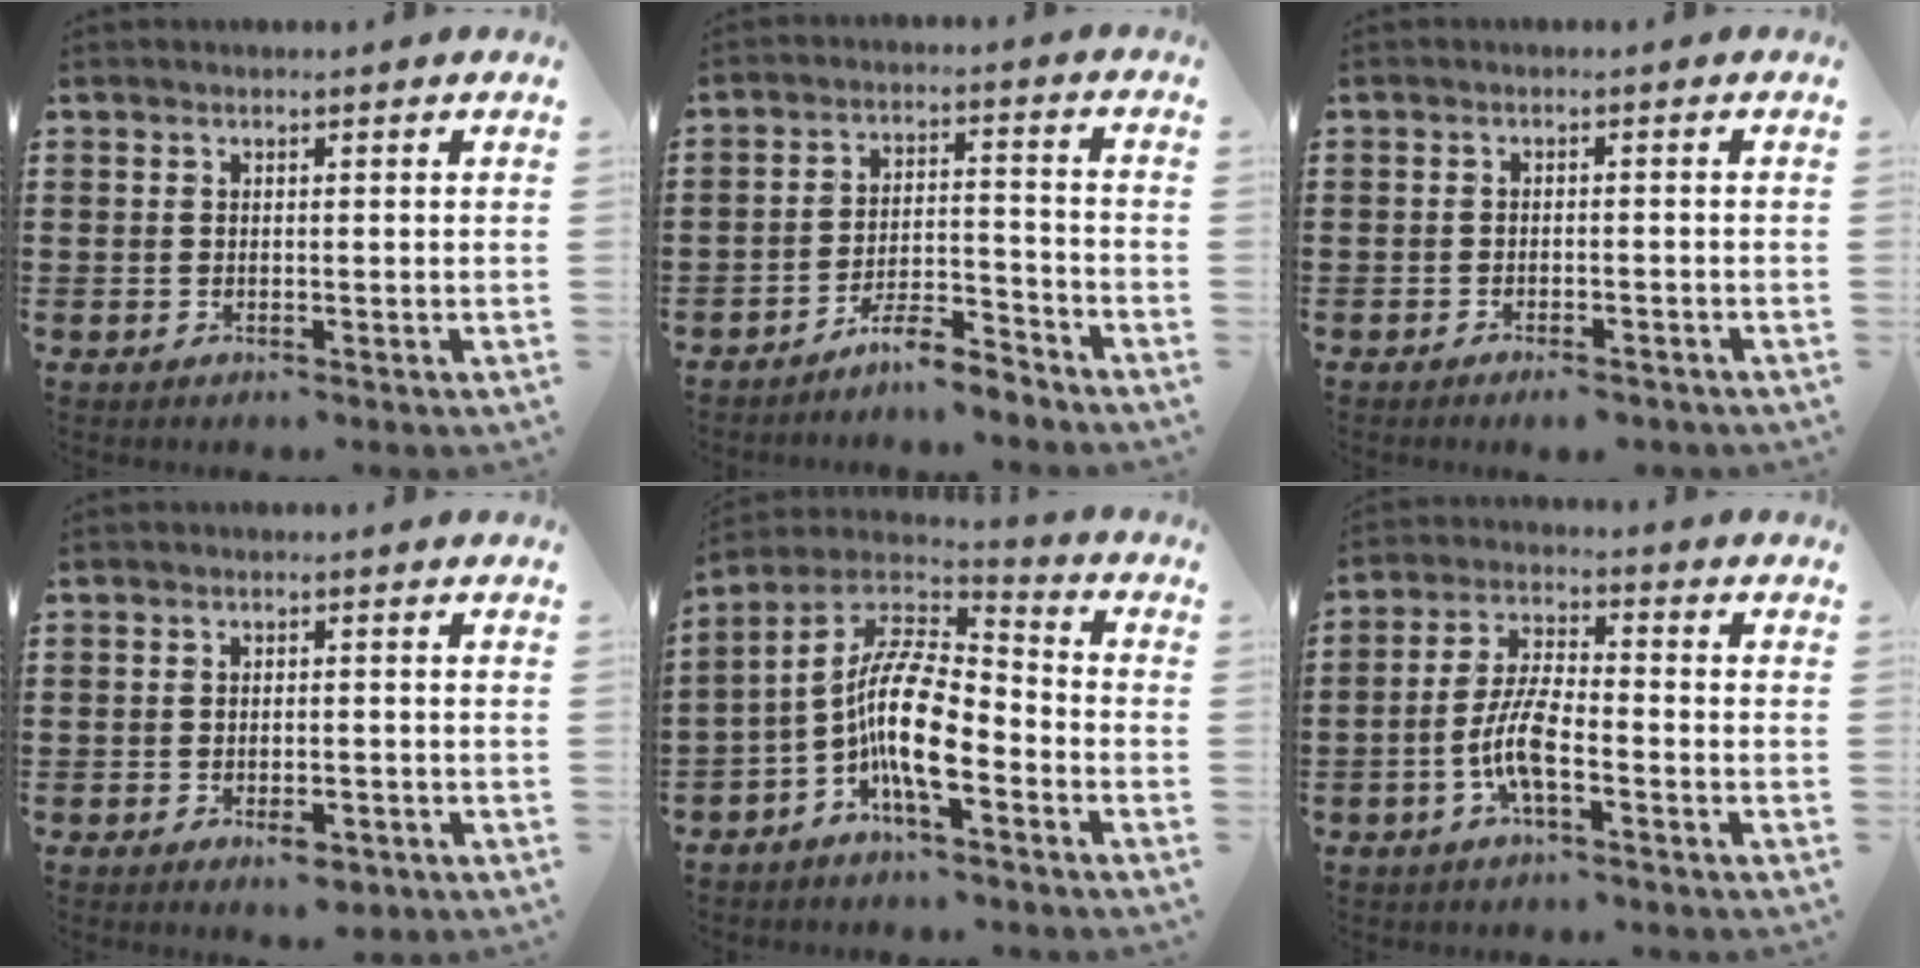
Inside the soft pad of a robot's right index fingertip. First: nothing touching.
{"total": 5.8, "force": [-5.4, 0.5, 2.1], "torque": [-0.042, 0.006, -0.105]}
{"total": 1.9, "force": [-1.8, 0.2, 0.6], "torque": [-0.015, 0.000, -0.034]}
{"total": 2.7, "force": [-1.8, 1.0, 1.7], "torque": [-0.030, 0.002, -0.034]}
{"total": 11.8, "force": [-3.5, 4.2, 10.5], "torque": [-0.237, -0.009, -0.075]}
{"total": 7.3, "force": [-2.8, 2.0, 6.4], "torque": [-0.149, -0.012, -0.058]}